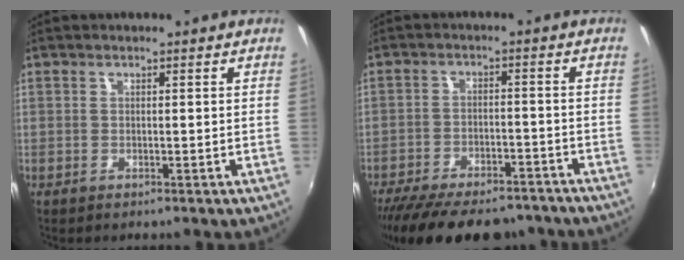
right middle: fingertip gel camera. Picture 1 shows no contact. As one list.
[{"total": 19.7, "force": [-16.0, 7.1, 8.9], "torque": [-0.187, -0.017, -0.224]}]